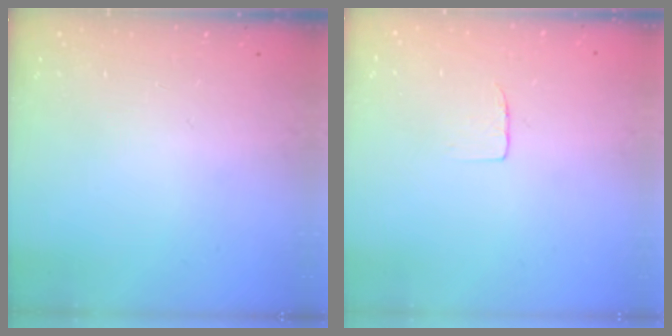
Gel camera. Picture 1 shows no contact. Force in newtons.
{"total": 3.4, "press": 3.4, "slide": 0.3}